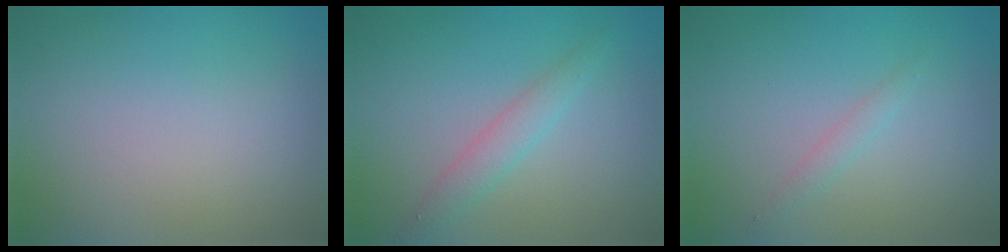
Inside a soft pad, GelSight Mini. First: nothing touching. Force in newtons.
{"total": 2.2, "press": 2.2, "slide": 0.0}
{"total": 1.0, "press": 1.0, "slide": 0.0}